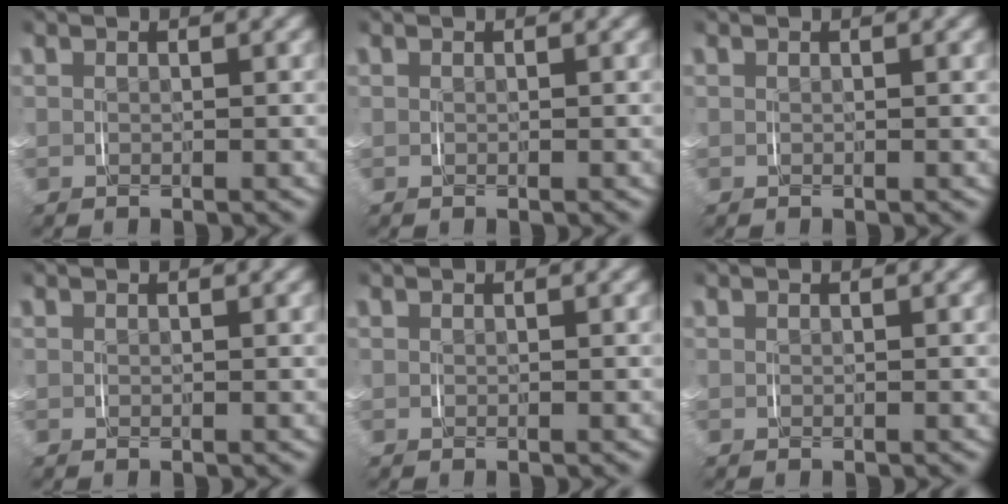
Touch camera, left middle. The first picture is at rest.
{"total": 0.0}
{"total": 0.0}
{"total": 0.0}
{"total": 0.0}
{"total": 0.0}